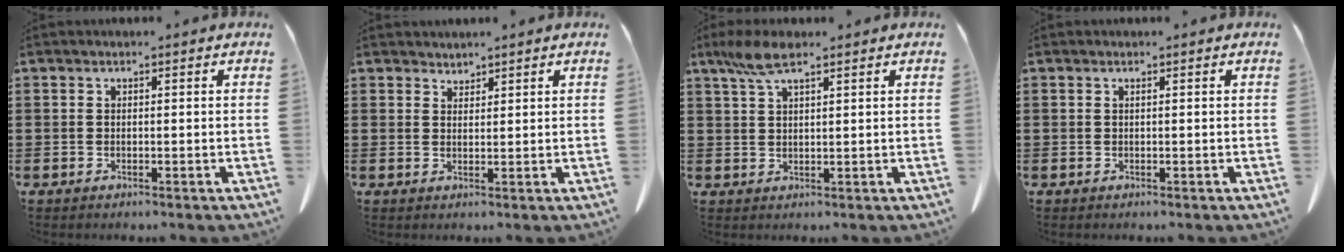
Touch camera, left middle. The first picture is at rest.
{"total": 1.6, "force": [1.6, 0.2, -0.2], "torque": [0.000, 0.001, 0.031]}
{"total": 5.2, "force": [3.0, 1.4, 4.0], "torque": [-0.092, 0.001, 0.053]}
{"total": 0.0}